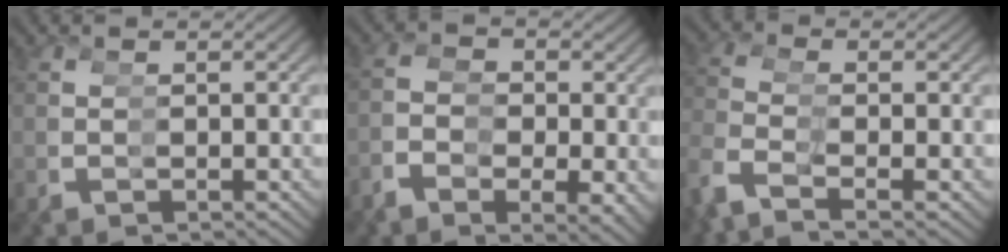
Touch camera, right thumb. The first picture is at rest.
{"total": 3.3, "force": [-0.3, 2.3, 2.3], "torque": [-0.033, 0.008, -0.001]}
{"total": 3.2, "force": [-0.1, 3.0, 1.1], "torque": [-0.058, -0.010, 0.004]}